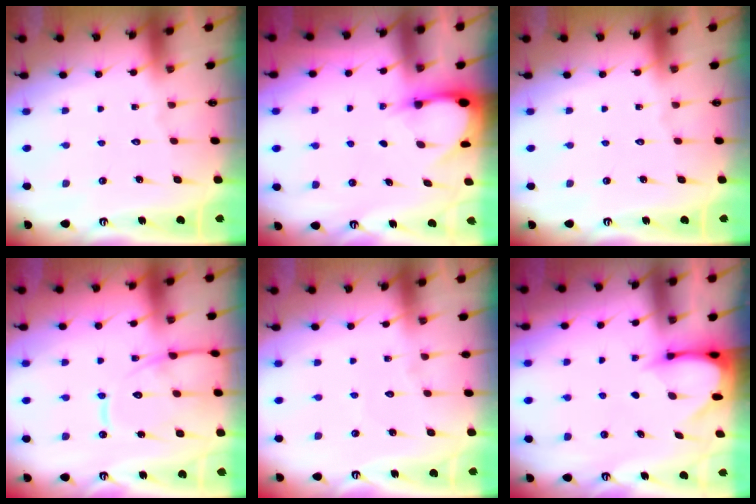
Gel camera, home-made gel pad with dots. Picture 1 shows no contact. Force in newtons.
{"total": 3.0, "press": 3.0, "slide": 0.4}
{"total": 0.0}
{"total": 13.3, "press": 13.2, "slide": 1.0}
{"total": 2.6, "press": 2.6, "slide": 0.3}
{"total": 3.4, "press": 3.4, "slide": 0.3}